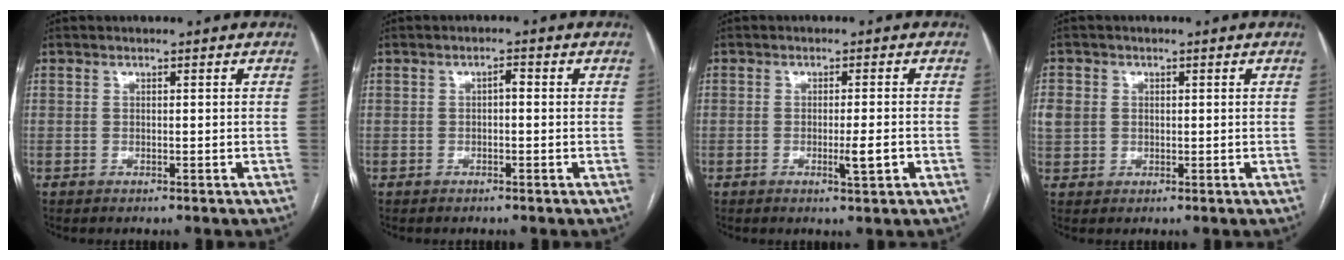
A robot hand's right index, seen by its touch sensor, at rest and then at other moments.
{"total": 1.2, "force": [-0.1, 0.5, 1.1], "torque": [-0.015, 0.005, -0.003]}
{"total": 3.3, "force": [-1.1, 0.0, 3.1], "torque": [-0.052, -0.005, -0.016]}
{"total": 3.8, "force": [0.4, 3.4, 1.7], "torque": [-0.050, 0.014, 0.014]}